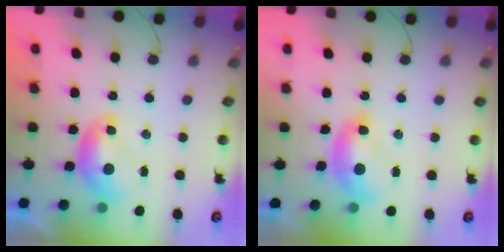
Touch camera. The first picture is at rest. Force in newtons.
{"total": 1.8, "press": 1.7, "slide": 0.6}